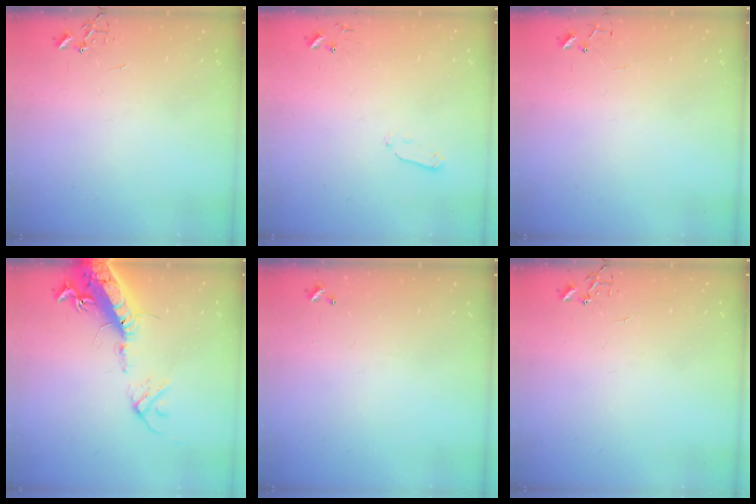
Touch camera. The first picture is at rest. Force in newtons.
{"total": 4.0, "press": 3.9, "slide": 0.9}
{"total": 4.9, "press": 4.8, "slide": 0.4}
{"total": 20.7, "press": 20.1, "slide": 4.8}
{"total": 0.0}
{"total": 0.0}